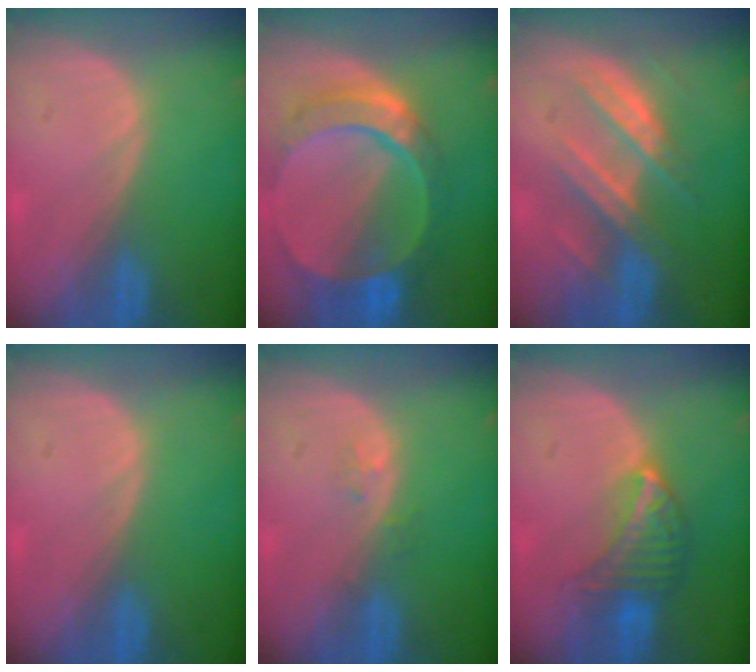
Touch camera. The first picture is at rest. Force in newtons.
{"total": 10.5, "press": 8.9, "slide": 5.6}
{"total": 8.3, "press": 7.6, "slide": 3.3}
{"total": 0.0}
{"total": 1.2, "press": 1.2, "slide": 0.1}
{"total": 6.7, "press": 6.0, "slide": 2.8}